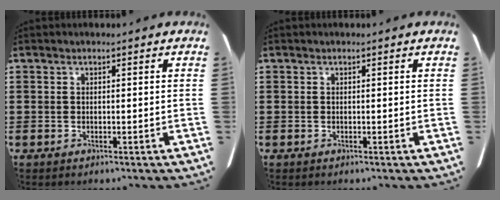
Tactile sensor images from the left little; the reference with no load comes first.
{"total": 0.0}